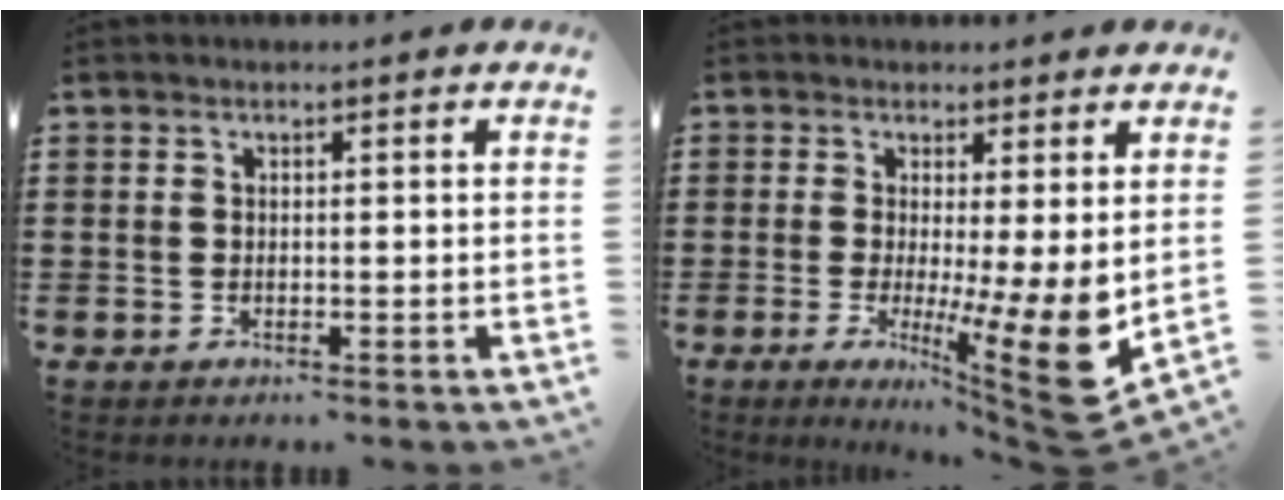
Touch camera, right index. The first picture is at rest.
{"total": 10.0, "force": [-0.3, 1.3, 9.9], "torque": [-0.132, -0.042, -0.001]}